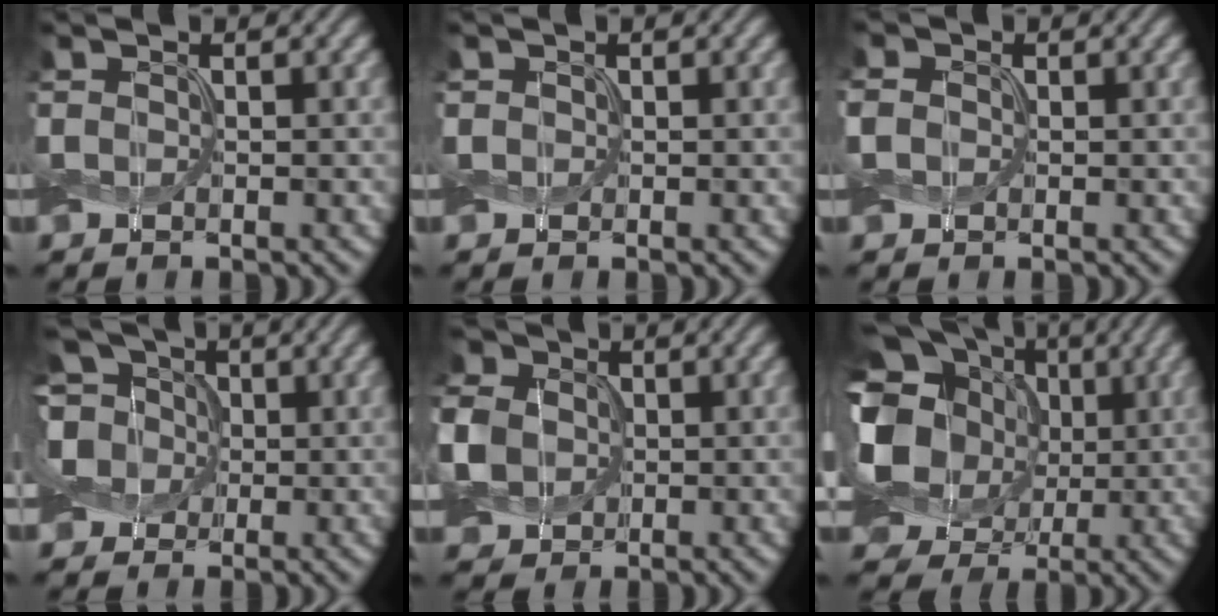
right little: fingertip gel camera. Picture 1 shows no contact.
{"total": 0.6, "force": [0.1, 0.6, 0.0], "torque": [0.002, 0.002, 0.002]}
{"total": 1.8, "force": [0.2, 1.6, 0.8], "torque": [-0.022, 0.009, -0.003]}
{"total": 6.5, "force": [1.1, 5.4, 3.4], "torque": [-0.090, 0.033, -0.003]}
{"total": 10.4, "force": [1.7, 8.9, 5.1], "torque": [-0.130, 0.022, 0.016]}
{"total": 16.9, "force": [2.2, 14.1, 9.2], "torque": [-0.219, 0.030, 0.013]}